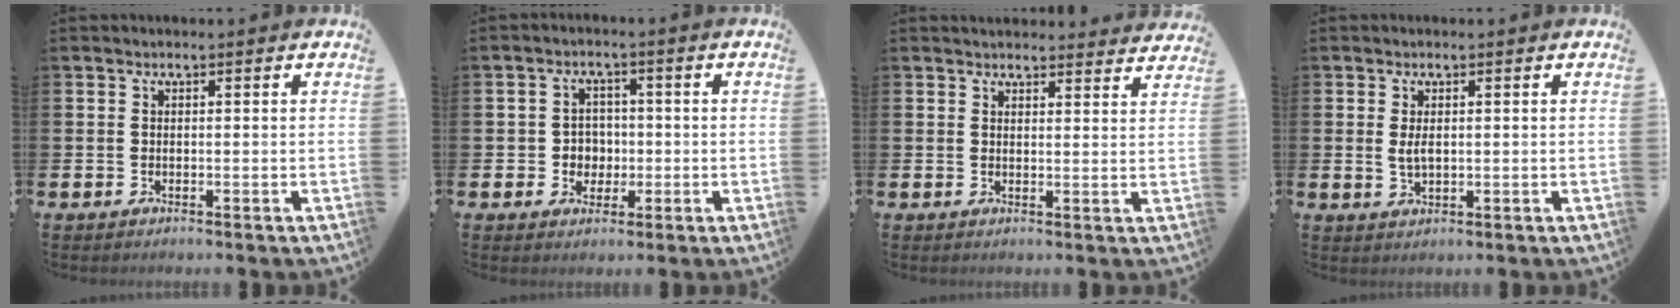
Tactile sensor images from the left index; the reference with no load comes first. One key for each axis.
{"total": 3.4, "fx": -0.2, "fy": 3.3, "fz": 0.9, "tx": -0.010, "ty": -0.002, "tz": -0.014}
{"total": 3.0, "fx": 3.0, "fy": 0.5, "fz": 0.0, "tx": 0.005, "ty": -0.021, "tz": 0.053}
{"total": 1.9, "fx": 0.5, "fy": 0.8, "fz": 1.6, "tx": -0.029, "ty": 0.002, "tz": 0.006}